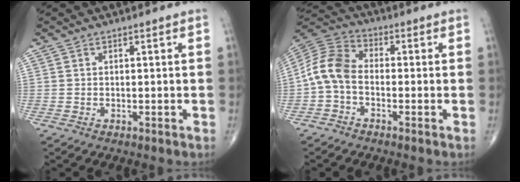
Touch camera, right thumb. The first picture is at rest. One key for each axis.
{"total": 8.5, "fx": -1.7, "fy": 5.6, "fz": 6.1, "tx": -0.118, "ty": 0.028, "tz": -0.051}